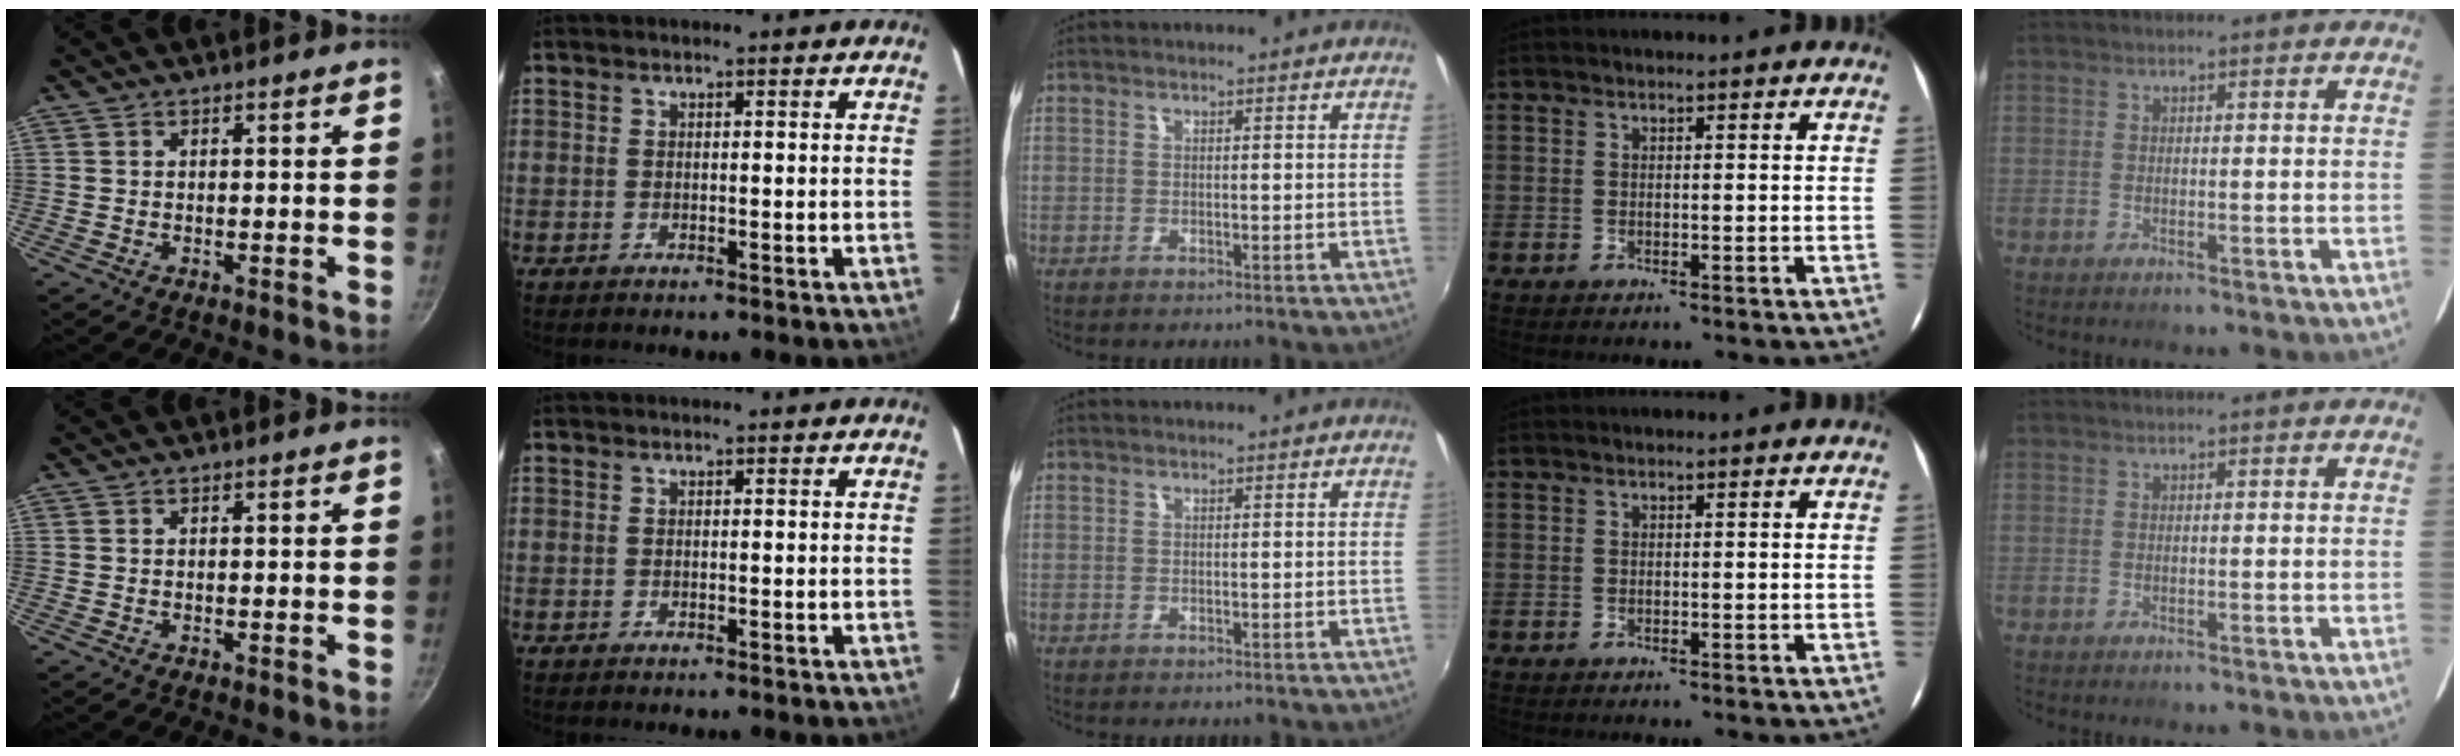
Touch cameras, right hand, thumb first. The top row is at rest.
{}